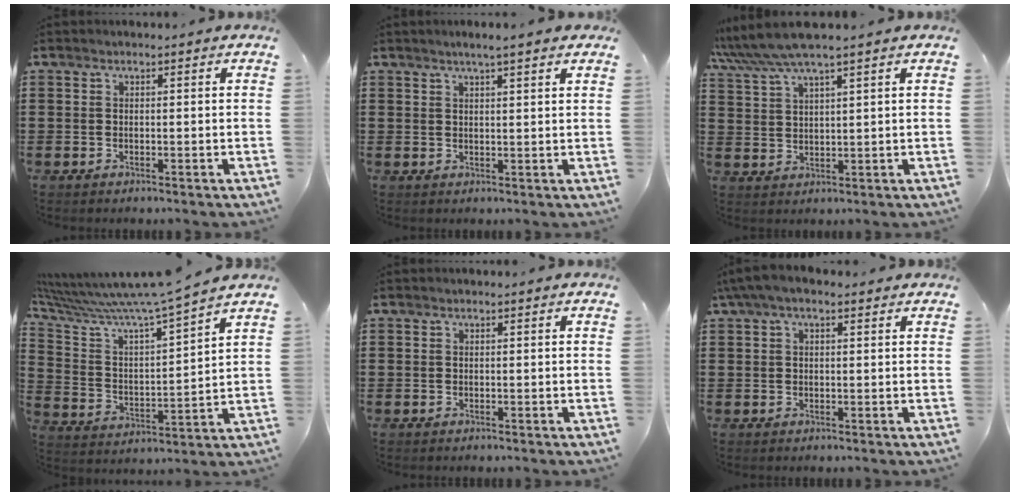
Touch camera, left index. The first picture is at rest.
{"total": 2.5, "force": [2.0, -0.1, 1.5], "torque": [-0.034, 0.002, 0.035]}
{"total": 6.0, "force": [4.7, 0.1, 3.6], "torque": [-0.082, -0.010, 0.083]}
{"total": 7.8, "force": [7.0, -0.4, 3.5], "torque": [-0.102, -0.057, 0.109]}
{"total": 0.0}
{"total": 3.3, "force": [1.4, 1.5, 2.6], "torque": [-0.055, 0.010, 0.025]}